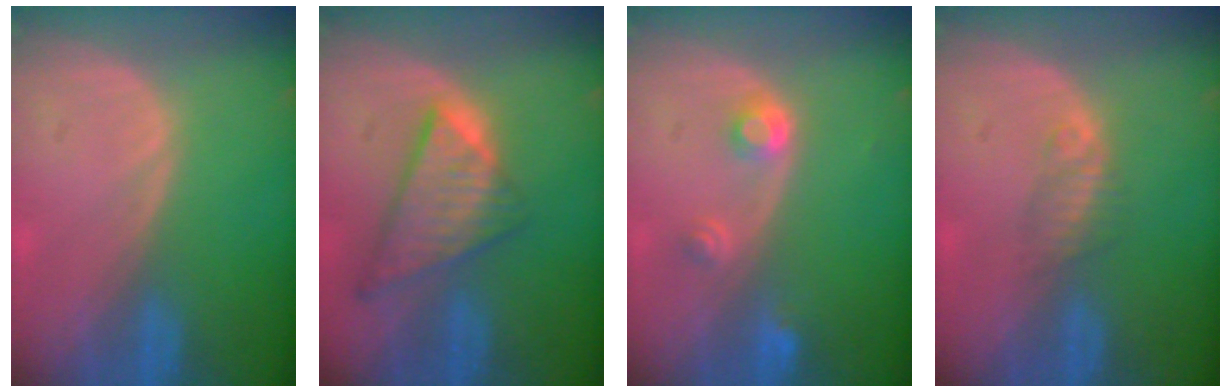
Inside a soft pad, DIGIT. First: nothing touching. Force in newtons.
{"total": 8.5, "press": 7.3, "slide": 4.5}
{"total": 3.0, "press": 2.8, "slide": 1.0}
{"total": 2.2, "press": 1.9, "slide": 1.0}